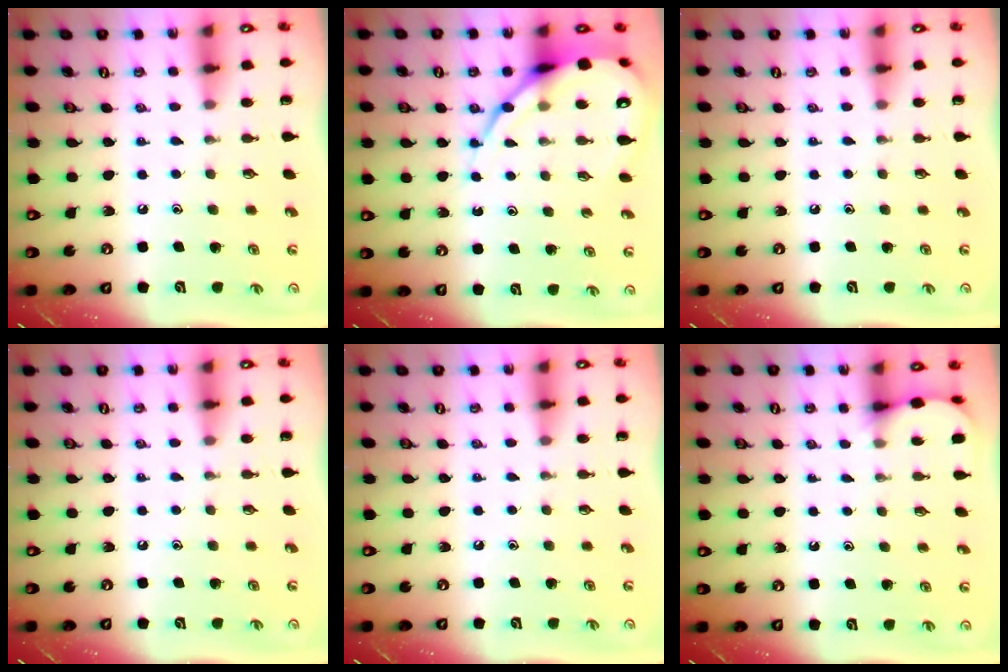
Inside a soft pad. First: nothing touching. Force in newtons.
{"total": 12.4, "press": 12.3, "slide": 1.4}
{"total": 0.0}
{"total": 0.0}
{"total": 0.0}
{"total": 2.8, "press": 2.8, "slide": 0.3}